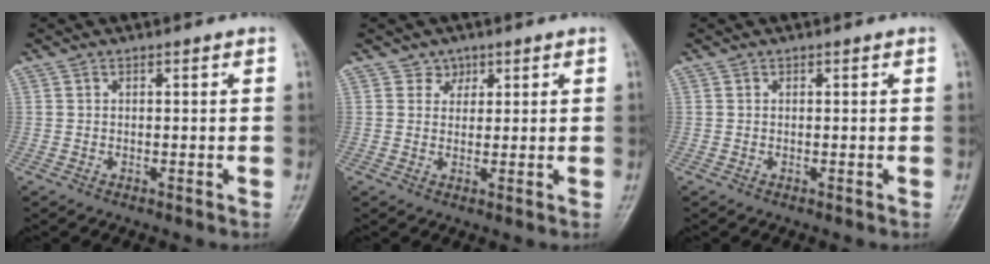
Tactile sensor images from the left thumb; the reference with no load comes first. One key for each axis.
{"total": 2.3, "fx": 1.3, "fy": 1.8, "fz": -0.1, "tx": 0.023, "ty": -0.007, "tz": 0.016}
{"total": 0.0}